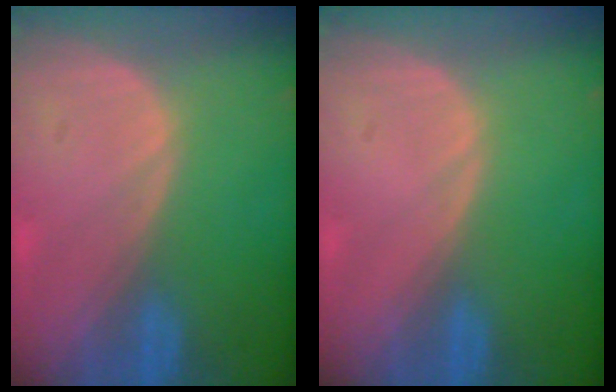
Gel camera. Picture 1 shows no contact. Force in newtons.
{"total": 0.0}